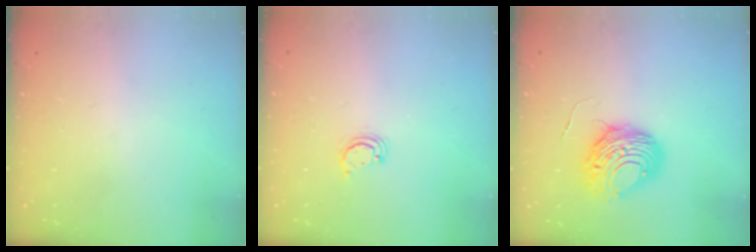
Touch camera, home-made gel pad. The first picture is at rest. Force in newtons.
{"total": 2.5, "press": 2.5, "slide": 0.3}
{"total": 8.7, "press": 8.7, "slide": 0.9}